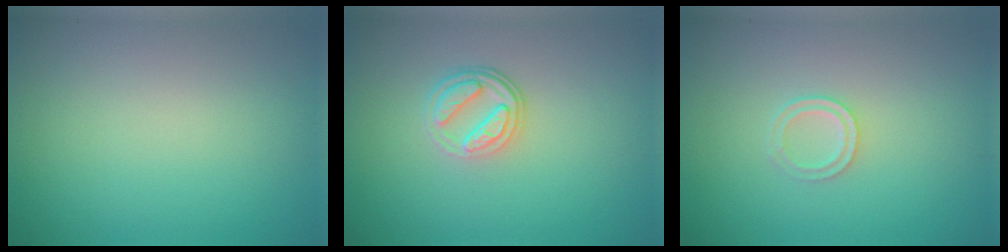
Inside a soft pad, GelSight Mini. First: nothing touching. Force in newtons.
{"total": 3.0, "press": 2.5, "slide": 1.7}
{"total": 1.4, "press": 1.4, "slide": 0.3}